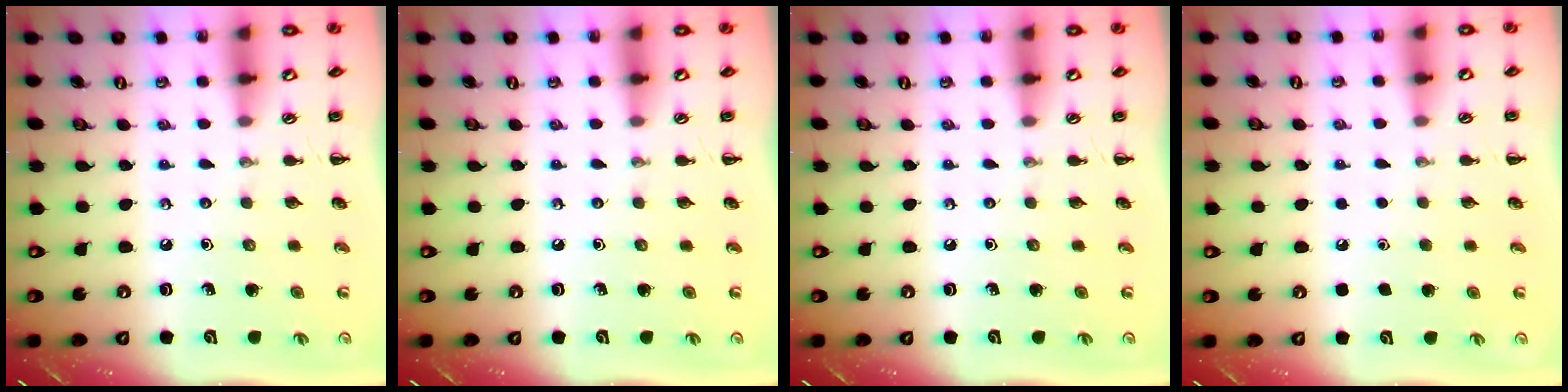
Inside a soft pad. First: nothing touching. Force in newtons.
{"total": 0.0}
{"total": 0.0}
{"total": 1.6, "press": 1.6, "slide": 0.1}